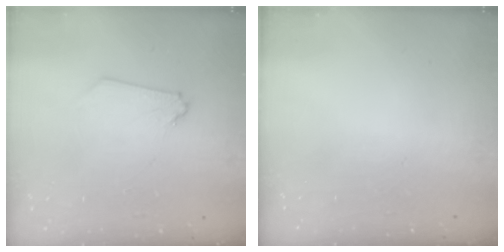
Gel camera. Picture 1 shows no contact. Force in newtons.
{"total": 0.0}